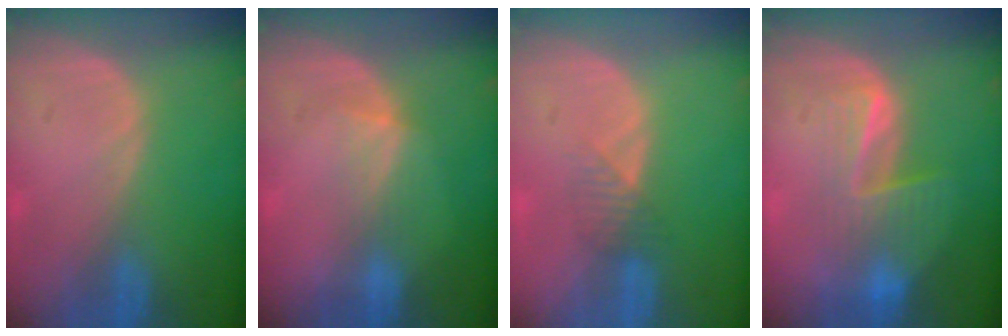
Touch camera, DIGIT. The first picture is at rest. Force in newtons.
{"total": 2.7, "press": 2.4, "slide": 1.2}
{"total": 2.3, "press": 2.1, "slide": 1.0}
{"total": 7.4, "press": 6.7, "slide": 3.1}